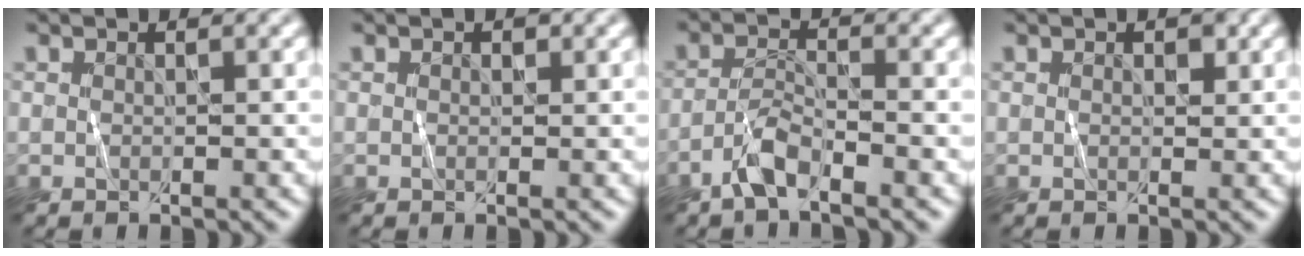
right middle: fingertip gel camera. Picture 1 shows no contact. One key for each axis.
{"total": 0.5, "fx": 0.1, "fy": 0.4, "fz": 0.4, "tx": 0.003, "ty": 0.000, "tz": -0.001}
{"total": 2.8, "fx": -2.2, "fy": 0.5, "fz": 1.6, "tx": -0.036, "ty": 0.010, "tz": -0.048}
{"total": 0.8, "fx": 0.3, "fy": 0.5, "fz": 0.5, "tx": 0.001, "ty": -0.001, "tz": 0.002}